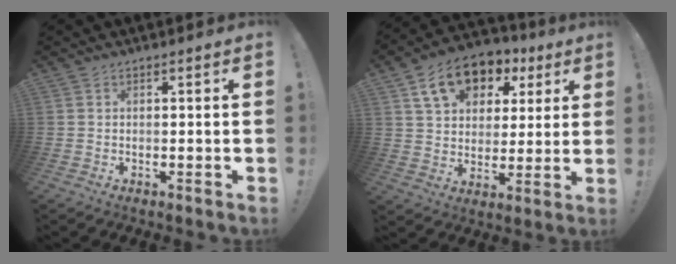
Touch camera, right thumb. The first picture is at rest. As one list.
[{"total": 15.0, "force": [7.6, 10.4, 7.6], "torque": [-0.115, -0.029, 0.142]}]